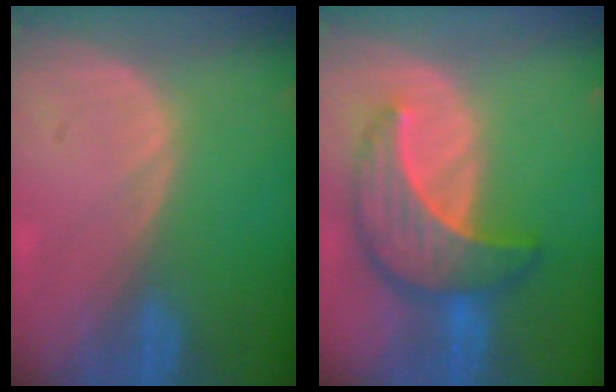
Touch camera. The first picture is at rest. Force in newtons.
{"total": 8.9, "press": 8.9, "slide": 0.8}